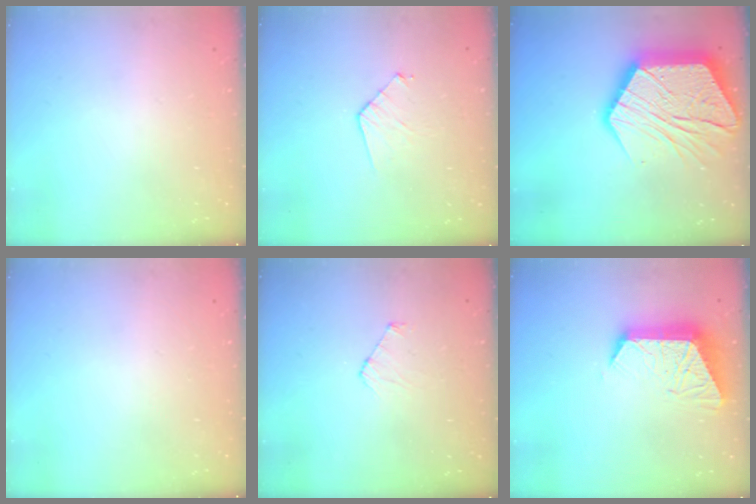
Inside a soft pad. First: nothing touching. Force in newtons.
{"total": 5.9, "press": 5.9, "slide": 0.5}
{"total": 27.1, "press": 27.0, "slide": 2.2}
{"total": 0.0}
{"total": 4.3, "press": 4.3, "slide": 0.4}
{"total": 12.4, "press": 12.4, "slide": 1.5}